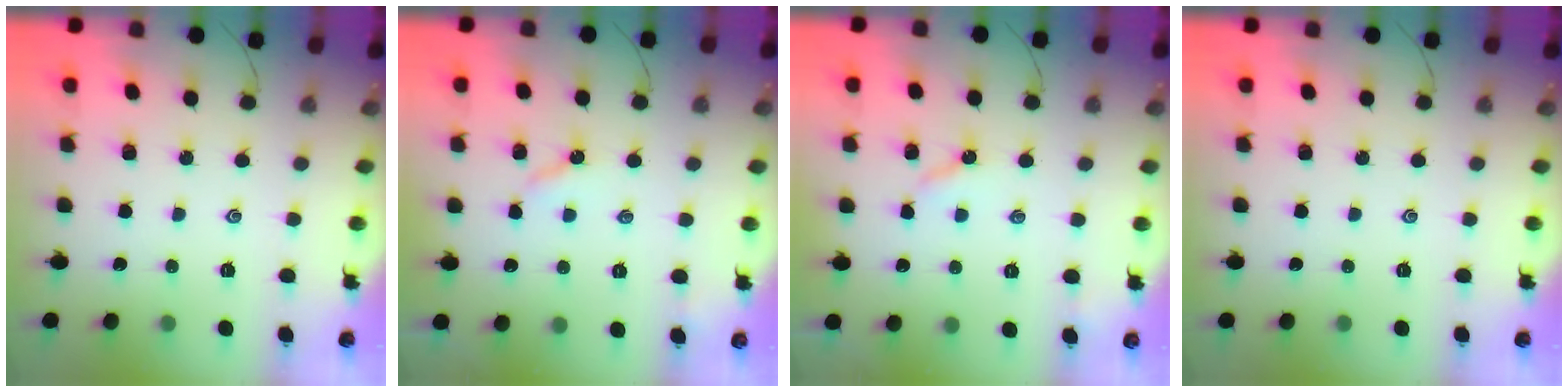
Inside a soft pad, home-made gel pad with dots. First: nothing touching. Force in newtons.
{"total": 2.6, "press": 2.6, "slide": 0.3}
{"total": 2.6, "press": 2.6, "slide": 0.3}
{"total": 0.0}